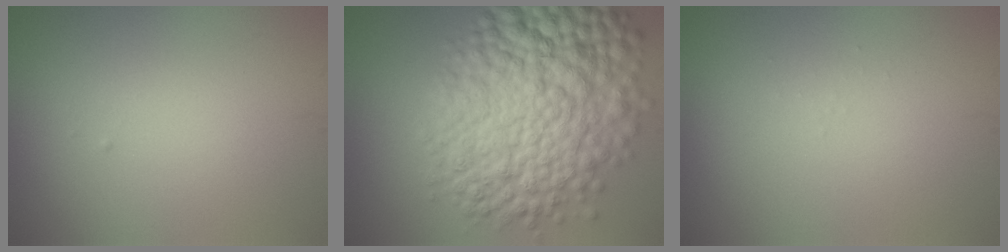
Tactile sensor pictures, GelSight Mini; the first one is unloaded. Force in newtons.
{"total": 13.1, "press": 13.1, "slide": 0.2}
{"total": 0.0}